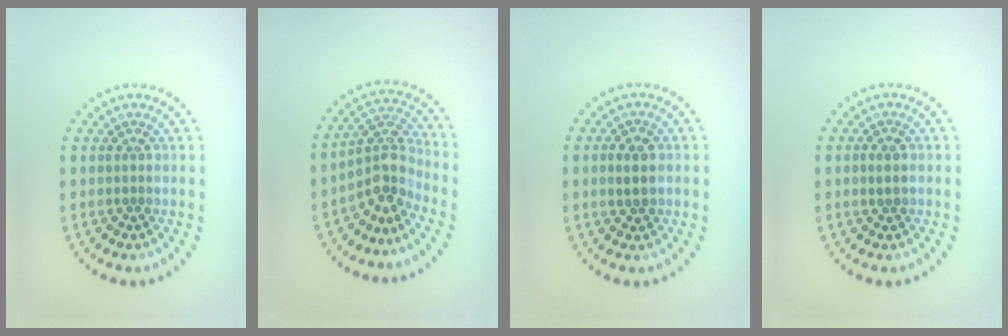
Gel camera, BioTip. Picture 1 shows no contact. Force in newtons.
{"total": 3.9, "press": 2.8, "slide": 2.6}
{"total": 2.3, "press": 2.3, "slide": 0.2}
{"total": 0.8, "press": 0.8, "slide": 0.3}